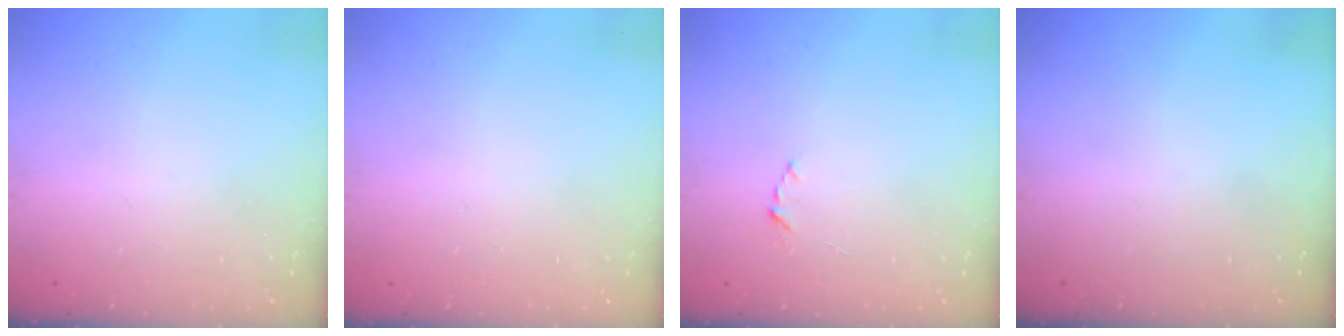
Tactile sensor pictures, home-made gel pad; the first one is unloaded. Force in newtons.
{"total": 2.6, "press": 2.6, "slide": 0.2}
{"total": 1.9, "press": 1.9, "slide": 0.2}
{"total": 0.0}